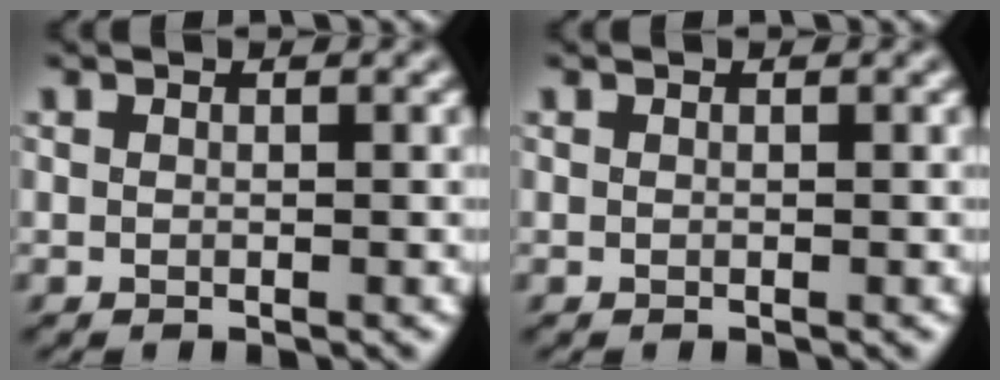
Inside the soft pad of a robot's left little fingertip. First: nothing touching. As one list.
[{"total": 0.0}]